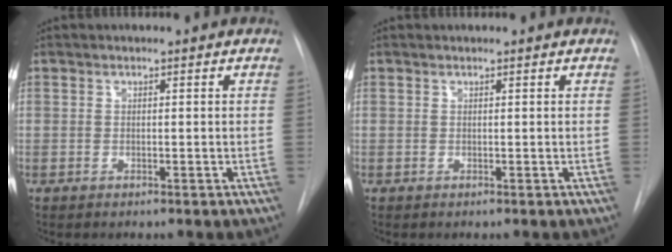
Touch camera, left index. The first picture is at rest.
{"total": 0.9, "force": [0.9, 0.0, 0.1], "torque": [-0.006, 0.012, 0.015]}